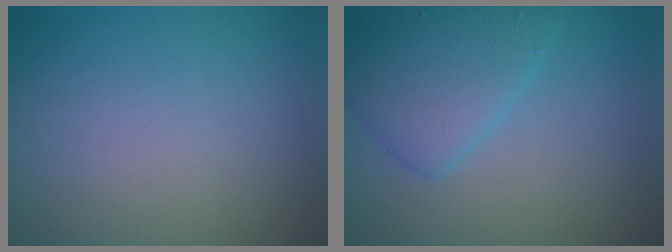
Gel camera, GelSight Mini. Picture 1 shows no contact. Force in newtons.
{"total": 3.0, "press": 3.0, "slide": 0.1}